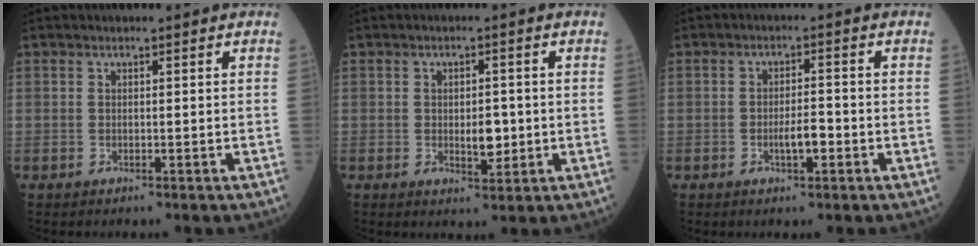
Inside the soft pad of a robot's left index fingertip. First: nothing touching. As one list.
[{"total": 3.4, "force": [-0.5, 1.6, 3.0], "torque": [-0.043, -0.005, -0.004]}, {"total": 3.3, "force": [-1.3, 0.8, 2.9], "torque": [-0.049, -0.001, -0.022]}]